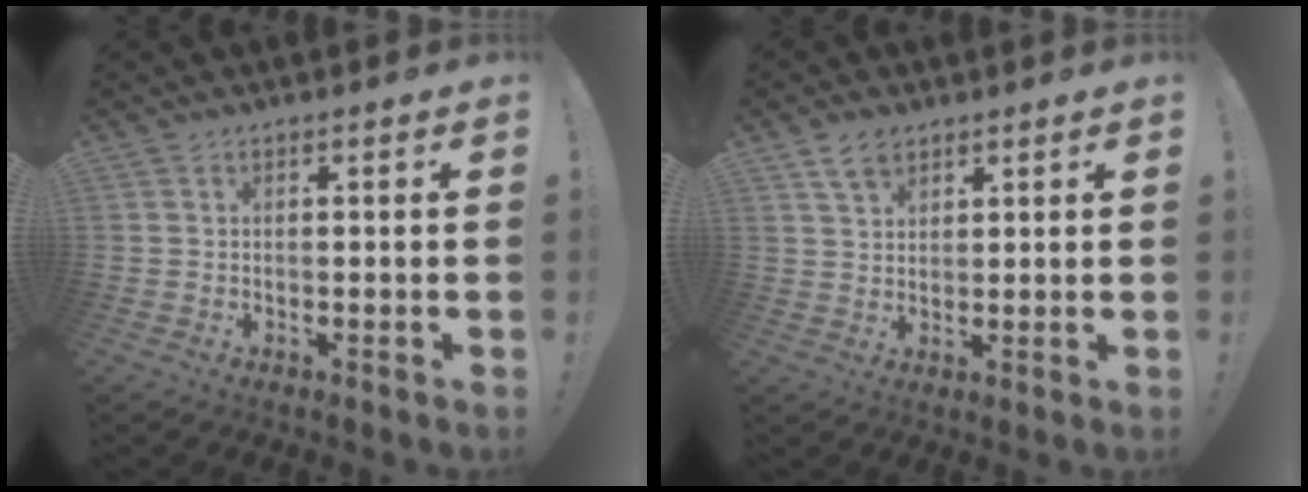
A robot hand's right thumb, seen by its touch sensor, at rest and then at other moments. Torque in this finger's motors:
{"motor_torque": [-0.56, 0.66, -0.14, 0.14, 0.00]}